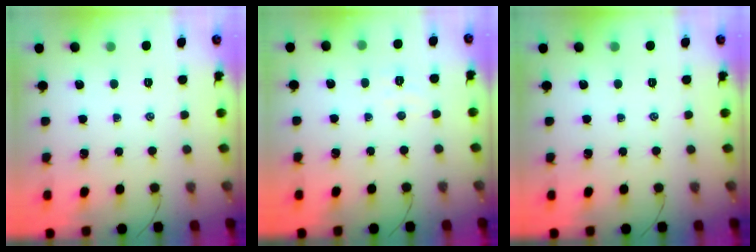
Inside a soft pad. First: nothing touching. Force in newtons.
{"total": 4.0, "press": 3.9, "slide": 0.9}
{"total": 0.0}